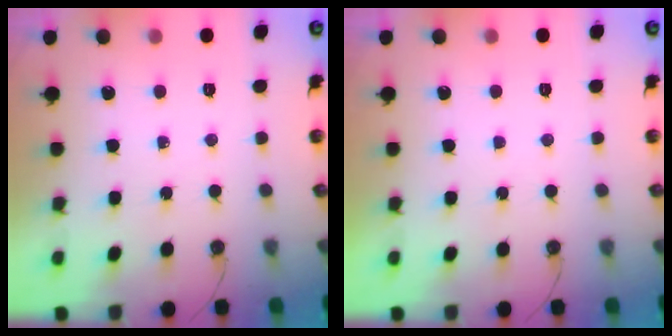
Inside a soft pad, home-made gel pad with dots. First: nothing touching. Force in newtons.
{"total": 0.0}